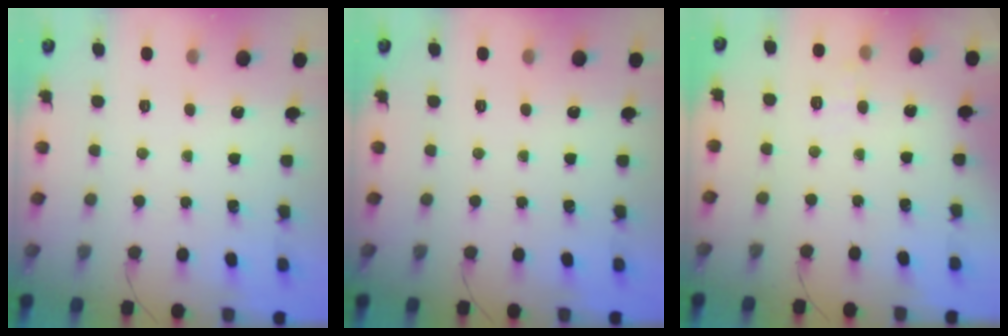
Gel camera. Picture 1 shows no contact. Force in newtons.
{"total": 0.0}
{"total": 5.1, "press": 4.8, "slide": 1.5}